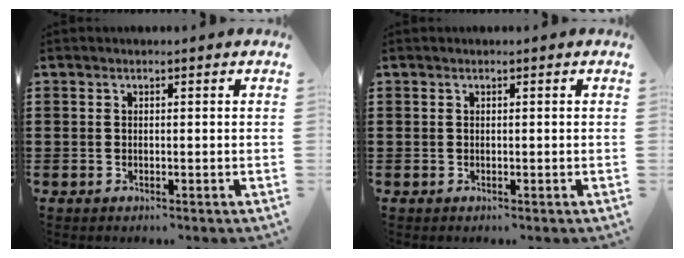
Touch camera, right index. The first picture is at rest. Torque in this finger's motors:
{"motor_torque": [0.08, 0.01, 0.01, -0.01]}